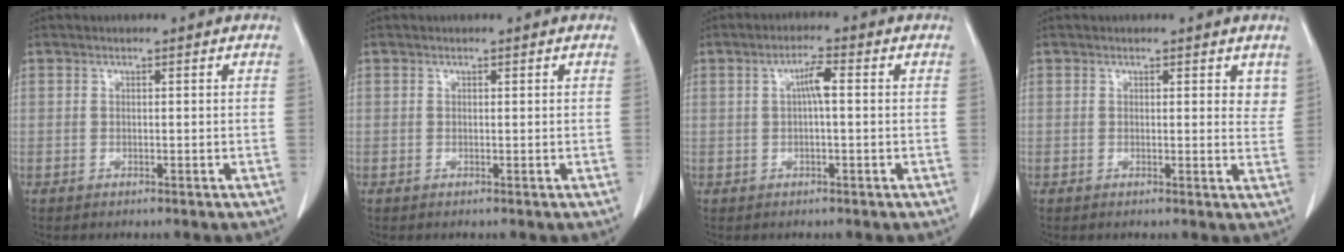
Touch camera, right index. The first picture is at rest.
{"total": 0.0}
{"total": 3.2, "force": [0.4, 0.4, 3.2], "torque": [-0.058, 0.006, 0.007]}
{"total": 2.3, "force": [1.6, 1.1, 1.3], "torque": [-0.003, -0.008, 0.013]}